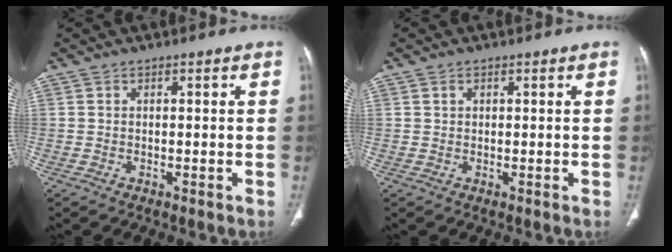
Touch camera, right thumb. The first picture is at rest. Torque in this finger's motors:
{"motor_torque": [0.02, -0.11, -0.15, 0.15, 0.05]}